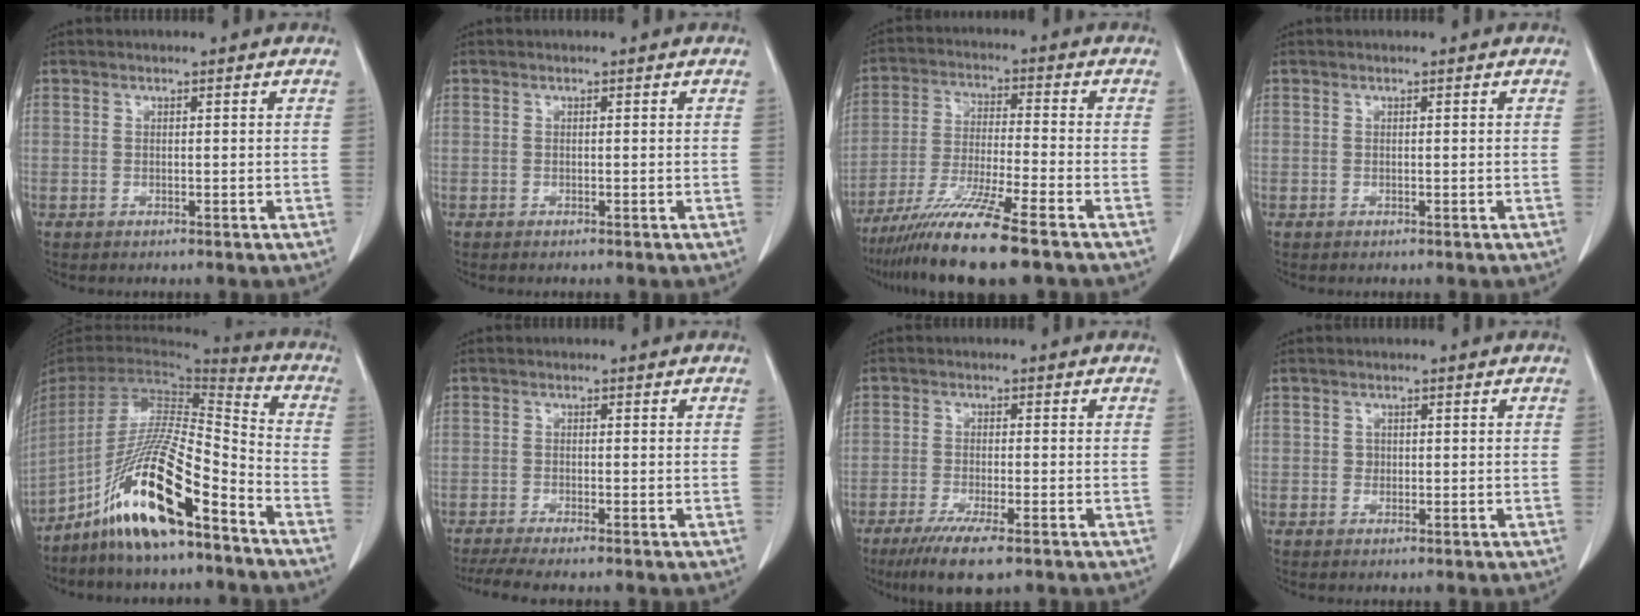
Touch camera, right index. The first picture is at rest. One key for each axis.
{"total": 0.0}
{"total": 12.4, "fx": -9.1, "fy": -0.8, "fz": 8.4, "tx": -0.156, "ty": -0.039, "tz": -0.162}
{"total": 0.0}
{"total": 17.6, "fx": -11.2, "fy": 2.0, "fz": 13.5, "tx": -0.279, "ty": -0.016, "tz": -0.208}
{"total": 6.0, "fx": -4.9, "fy": 0.0, "fz": 3.4, "tx": -0.051, "ty": -0.011, "tz": -0.079}
{"total": 7.1, "fx": -4.6, "fy": 0.8, "fz": 5.4, "tx": -0.094, "ty": -0.019, "tz": -0.073}
{"total": 0.7, "fx": 0.0, "fy": 0.7, "fz": 0.2, "tx": 0.001, "ty": 0.002, "tz": 0.001}